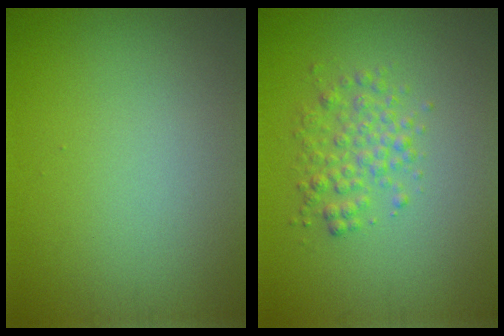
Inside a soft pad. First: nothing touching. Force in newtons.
{"total": 2.6, "press": 2.6, "slide": 0.0}